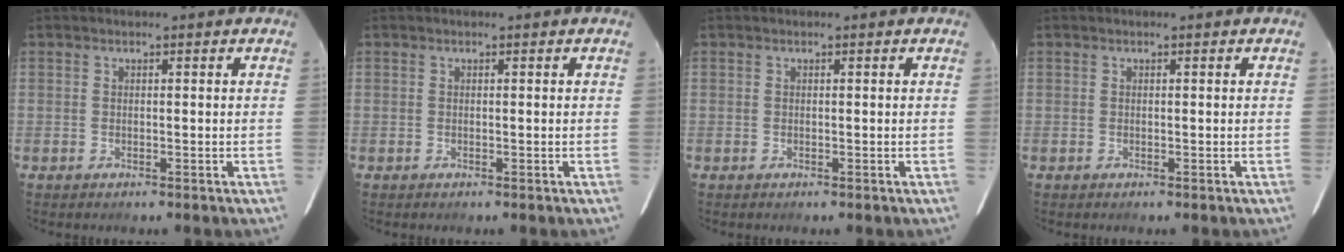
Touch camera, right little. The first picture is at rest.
{"total": 0.0}
{"total": 0.0}
{"total": 0.0}